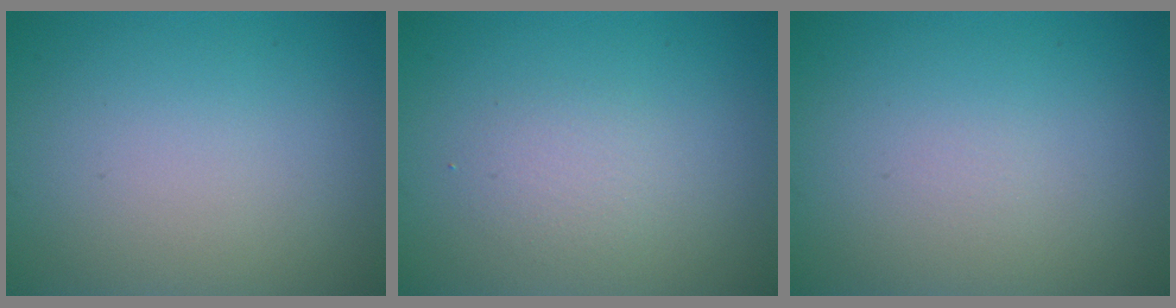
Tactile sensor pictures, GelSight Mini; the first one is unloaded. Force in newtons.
{"total": 1.5, "press": 1.5, "slide": 0.1}
{"total": 0.0}